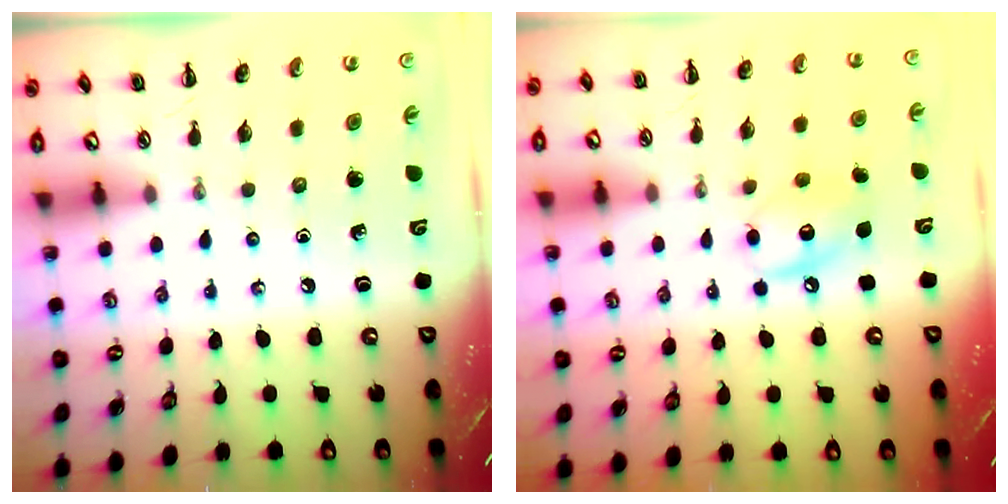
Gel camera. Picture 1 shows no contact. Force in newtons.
{"total": 10.6, "press": 10.5, "slide": 0.8}